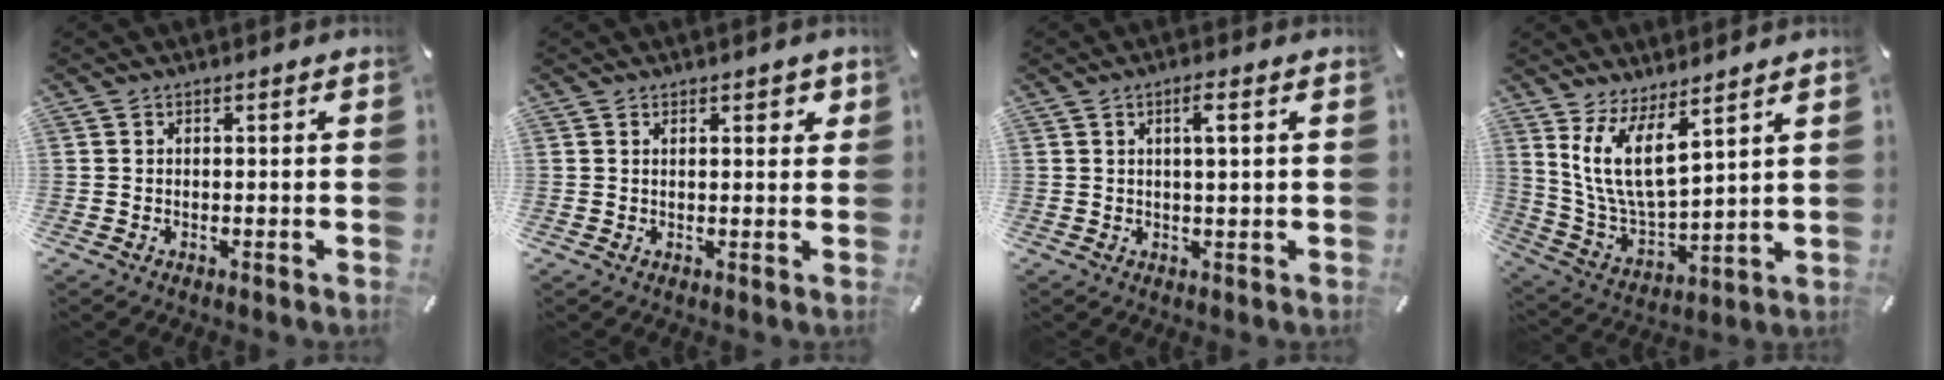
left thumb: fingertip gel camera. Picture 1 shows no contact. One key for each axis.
{"total": 2.1, "fx": 1.3, "fy": 0.9, "fz": 1.3, "tx": -0.010, "ty": -0.004, "tz": 0.019}
{"total": 3.3, "fx": 1.1, "fy": 0.4, "fz": 3.1, "tx": -0.065, "ty": 0.002, "tz": 0.017}
{"total": 12.5, "fx": 7.2, "fy": 4.8, "fz": 9.0, "tx": -0.210, "ty": -0.039, "tz": 0.132}